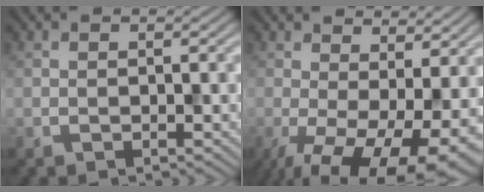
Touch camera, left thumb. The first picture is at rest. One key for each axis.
{"total": 13.3, "fx": -3.3, "fy": 5.9, "fz": 11.5, "tx": -0.182, "ty": -0.024, "tz": -0.038}